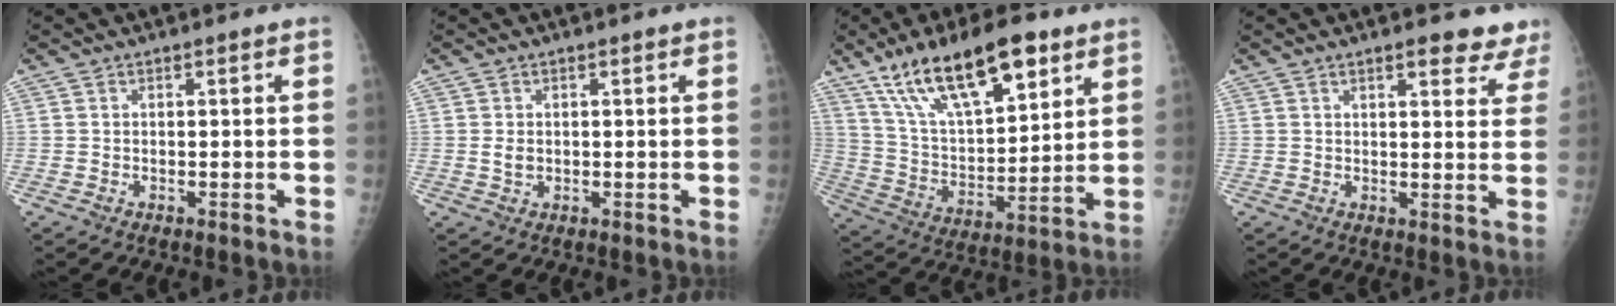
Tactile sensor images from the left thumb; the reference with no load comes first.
{"total": 1.6, "force": [0.2, 1.2, 1.1], "torque": [-0.015, -0.002, 0.008]}
{"total": 20.4, "force": [12.3, 7.9, 14.2], "torque": [-0.211, -0.040, 0.227]}
{"total": 7.6, "force": [6.0, 2.6, 3.8], "torque": [-0.011, -0.027, 0.060]}